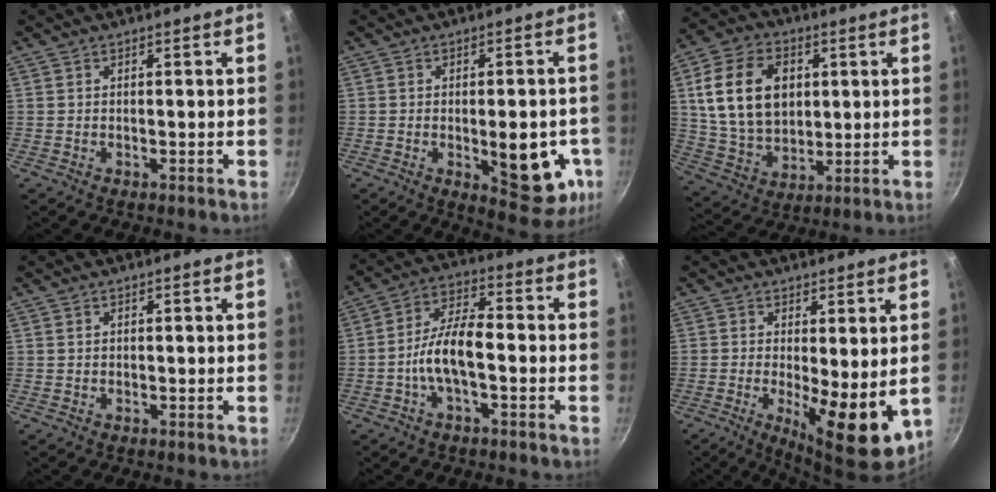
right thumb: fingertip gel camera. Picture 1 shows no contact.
{"total": 14.2, "force": [-3.3, 6.1, 12.4], "torque": [-0.118, -0.001, -0.034]}
{"total": 17.8, "force": [3.8, 12.7, 11.9], "torque": [-0.198, -0.002, 0.074]}
{"total": 0.0}
{"total": 9.3, "force": [-2.5, 3.7, 8.1], "torque": [-0.146, 0.038, -0.055]}
{"total": 11.0, "force": [-1.0, 3.4, 10.4], "torque": [-0.144, -0.016, -0.006]}